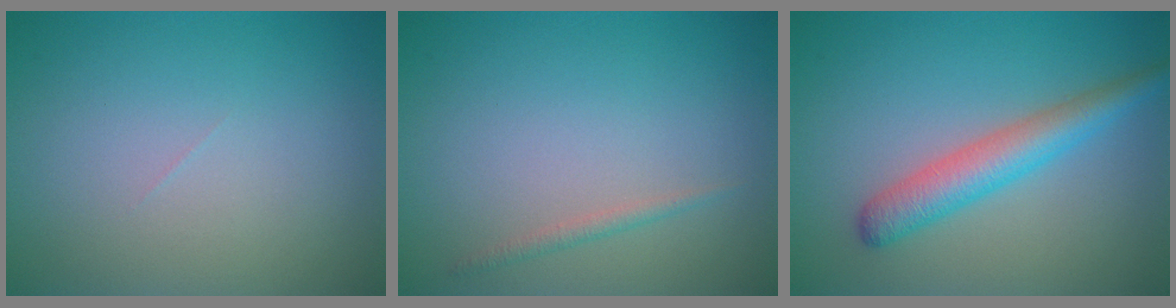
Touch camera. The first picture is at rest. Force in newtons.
{"total": 0.9, "press": 0.9, "slide": 0.1}
{"total": 4.0, "press": 4.0, "slide": 0.1}